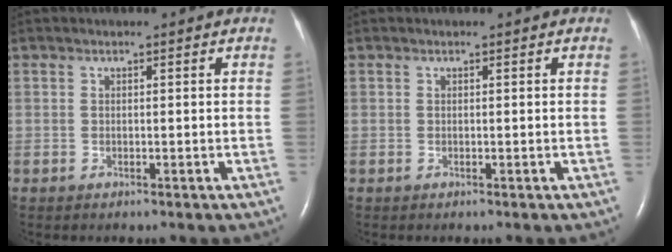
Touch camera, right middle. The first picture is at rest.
{"total": 0.0}